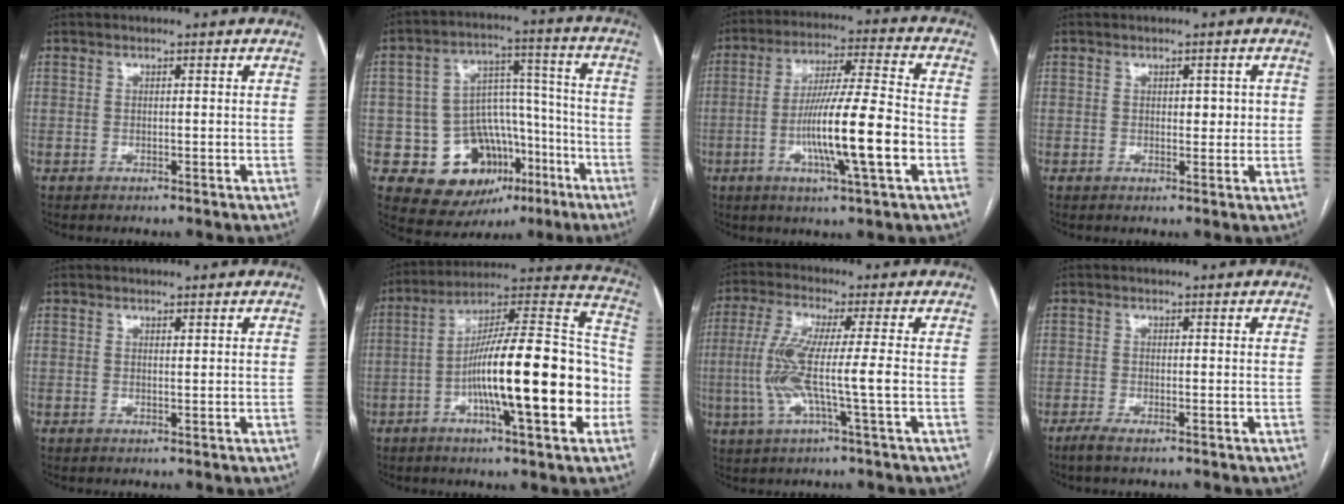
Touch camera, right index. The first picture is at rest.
{"total": 15.3, "force": [-6.8, 11.7, 7.2], "torque": [-0.091, 0.061, -0.085]}
{"total": 14.5, "force": [-3.8, 0.4, 14.0], "torque": [-0.249, -0.005, -0.068]}
{"total": 2.7, "force": [0.4, 1.6, 2.2], "torque": [-0.027, 0.006, 0.007]}
{"total": 0.6, "force": [0.4, 0.1, 0.4], "torque": [-0.008, -0.004, 0.006]}
{"total": 22.7, "force": [-5.2, 3.3, 21.8], "torque": [-0.319, 0.020, -0.082]}
{"total": 9.5, "force": [-1.2, -0.2, 9.4], "torque": [-0.198, 0.000, -0.028]}
{"total": 1.6, "force": [-1.2, 0.1, 1.1], "torque": [-0.029, -0.005, -0.027]}